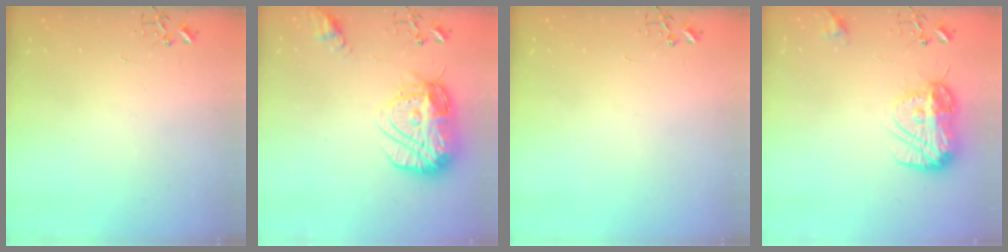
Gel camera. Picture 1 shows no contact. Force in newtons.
{"total": 20.4, "press": 20.3, "slide": 1.7}
{"total": 0.0}
{"total": 14.7, "press": 14.6, "slide": 1.5}